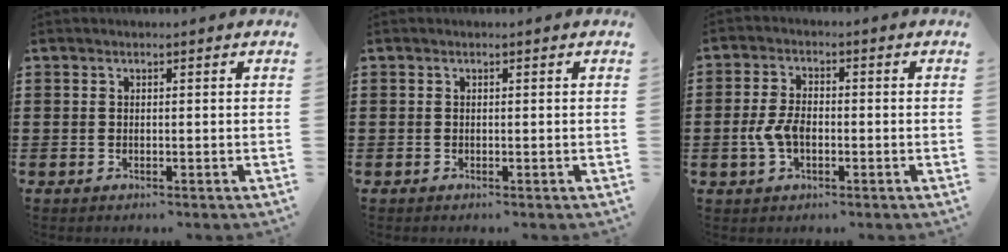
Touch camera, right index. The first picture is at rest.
{"total": 0.0}
{"total": 4.8, "force": [-1.0, 2.7, 3.8], "torque": [-0.097, -0.004, -0.026]}